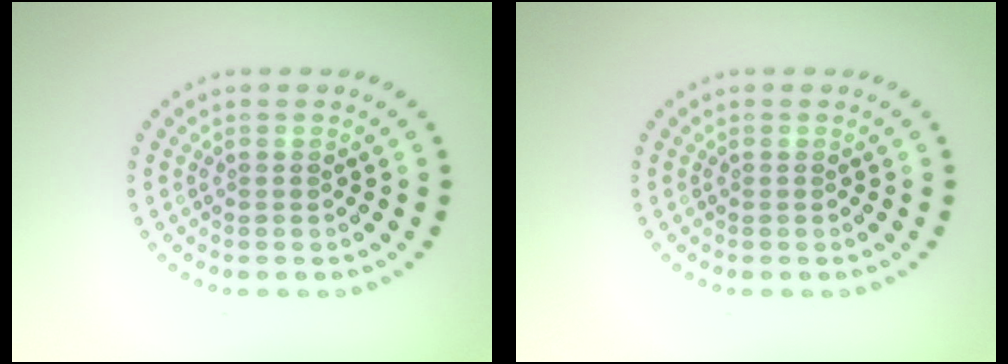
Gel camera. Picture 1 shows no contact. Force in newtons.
{"total": 0.0}